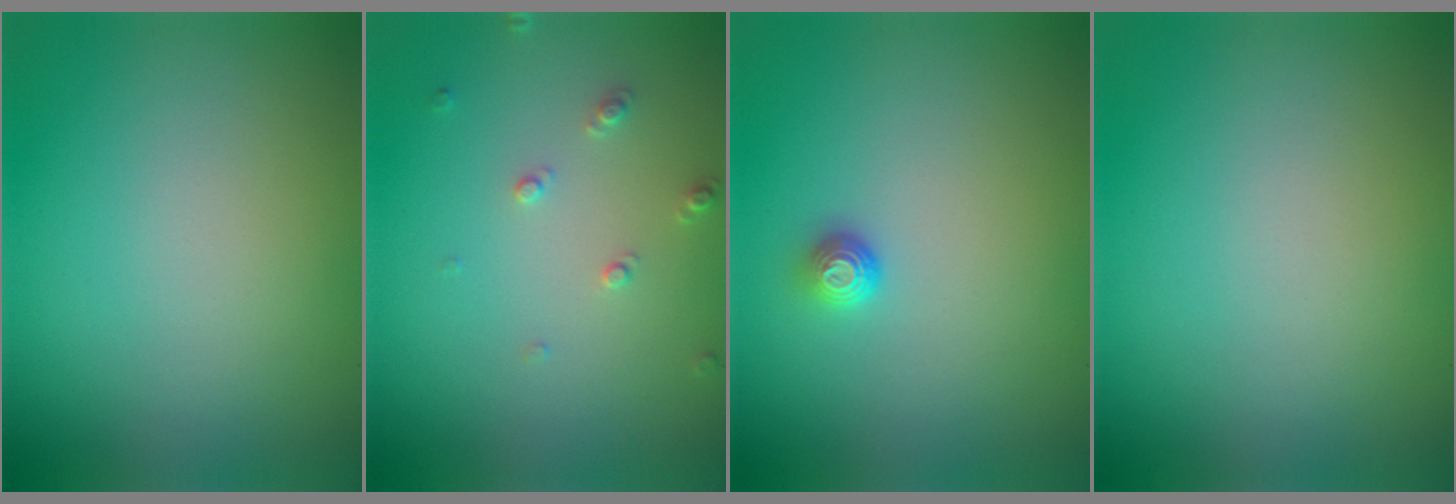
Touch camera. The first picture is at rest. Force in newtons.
{"total": 1.3, "press": 1.2, "slide": 0.3}
{"total": 1.3, "press": 1.1, "slide": 0.7}
{"total": 0.0}